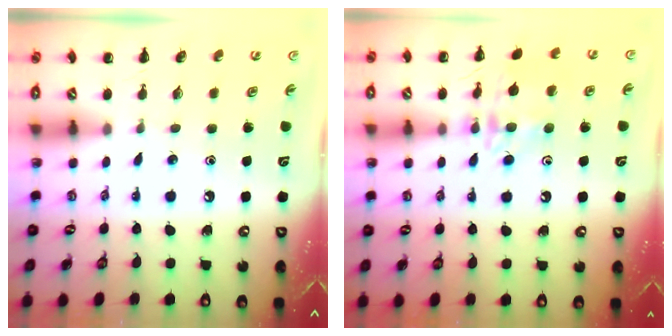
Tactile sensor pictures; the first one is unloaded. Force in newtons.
{"total": 14.5, "press": 14.5, "slide": 0.8}